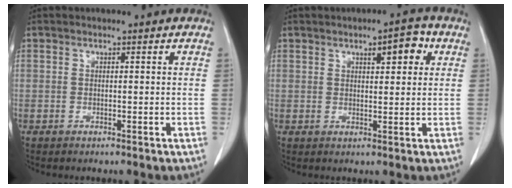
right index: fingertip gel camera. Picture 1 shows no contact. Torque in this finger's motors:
{"motor_torque": [0.09, 0.02, 0.06, 0.04]}